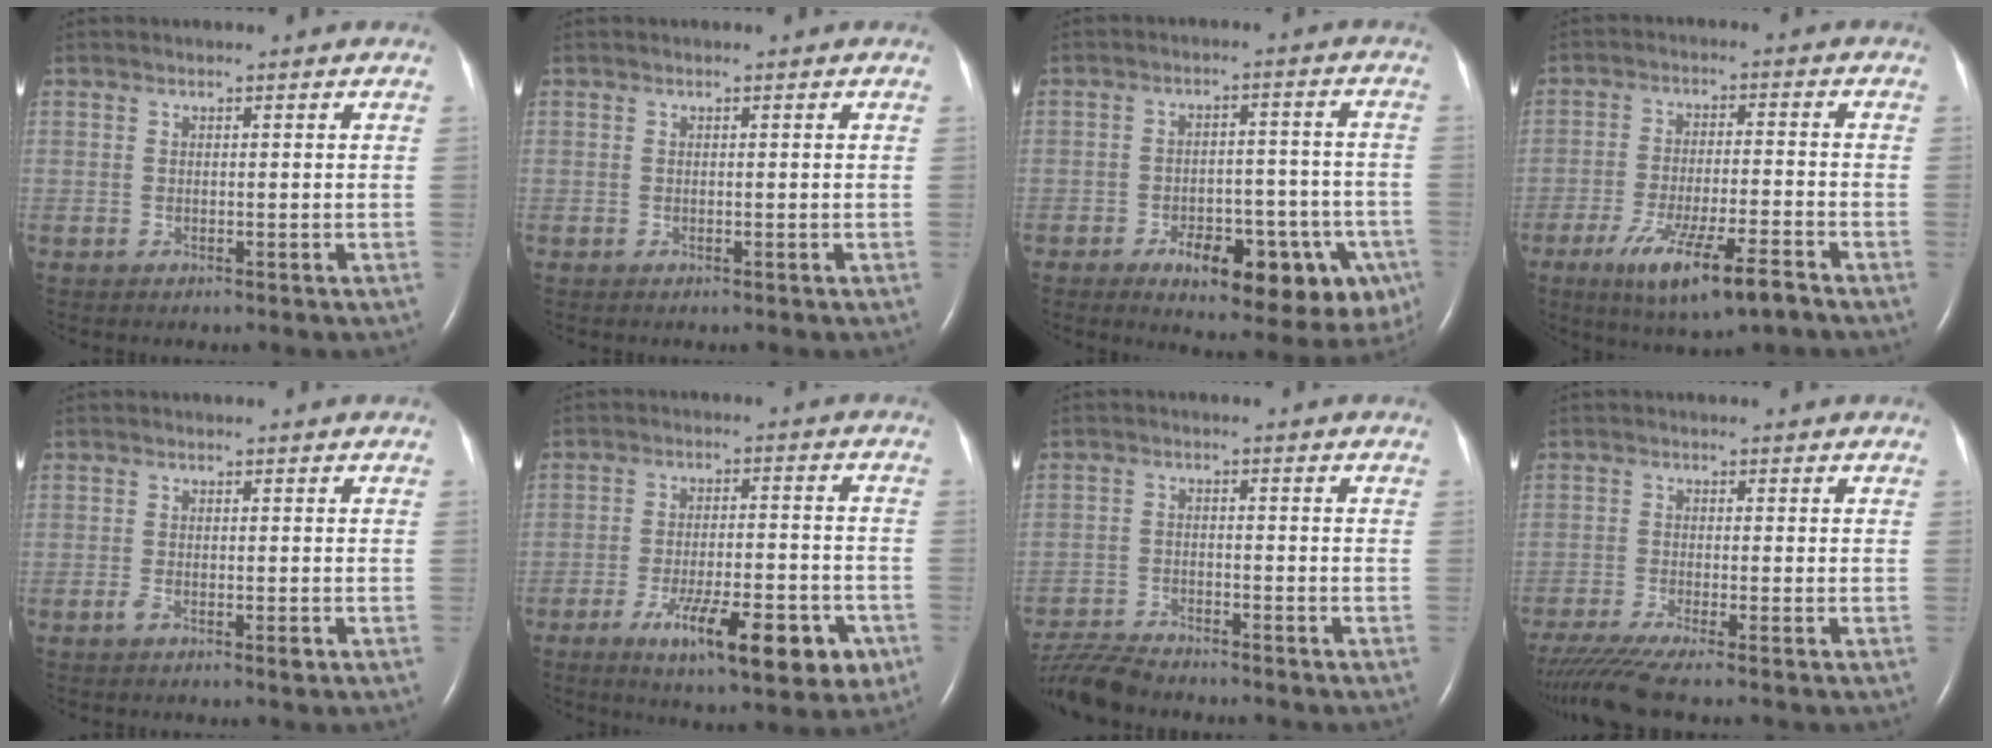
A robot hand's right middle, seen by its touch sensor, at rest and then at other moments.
{"total": 0.0}
{"total": 16.0, "force": [-8.3, 6.5, 12.1], "torque": [-0.089, 0.027, -0.099]}
{"total": 11.5, "force": [-6.9, 1.6, 9.0], "torque": [-0.160, -0.023, -0.108]}
{"total": 1.7, "force": [-0.9, 0.3, 1.4], "torque": [-0.029, -0.003, -0.017]}
{"total": 13.7, "force": [-6.7, 3.6, 11.4], "torque": [-0.157, -0.004, -0.090]}
{"total": 7.4, "force": [-7.1, 0.7, 1.9], "torque": [-0.039, -0.016, -0.129]}
{"total": 6.7, "force": [-5.5, -0.7, 3.8], "torque": [-0.070, -0.025, -0.097]}